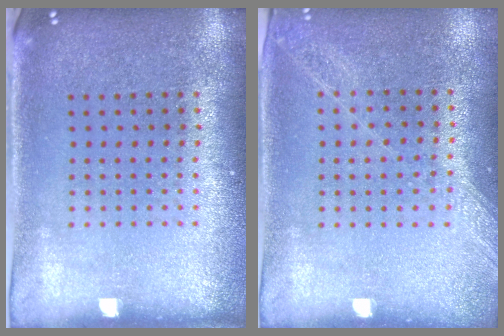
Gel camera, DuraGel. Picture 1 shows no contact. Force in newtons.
{"total": 1.2, "press": 1.1, "slide": 0.1}